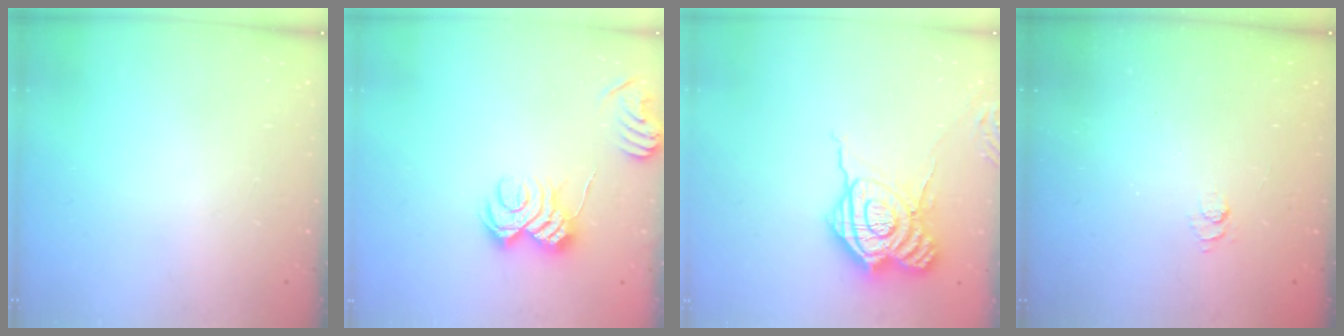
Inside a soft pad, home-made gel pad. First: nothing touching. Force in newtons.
{"total": 10.3, "press": 10.3, "slide": 0.7}
{"total": 15.9, "press": 15.9, "slide": 1.0}
{"total": 2.5, "press": 2.0, "slide": 1.4}